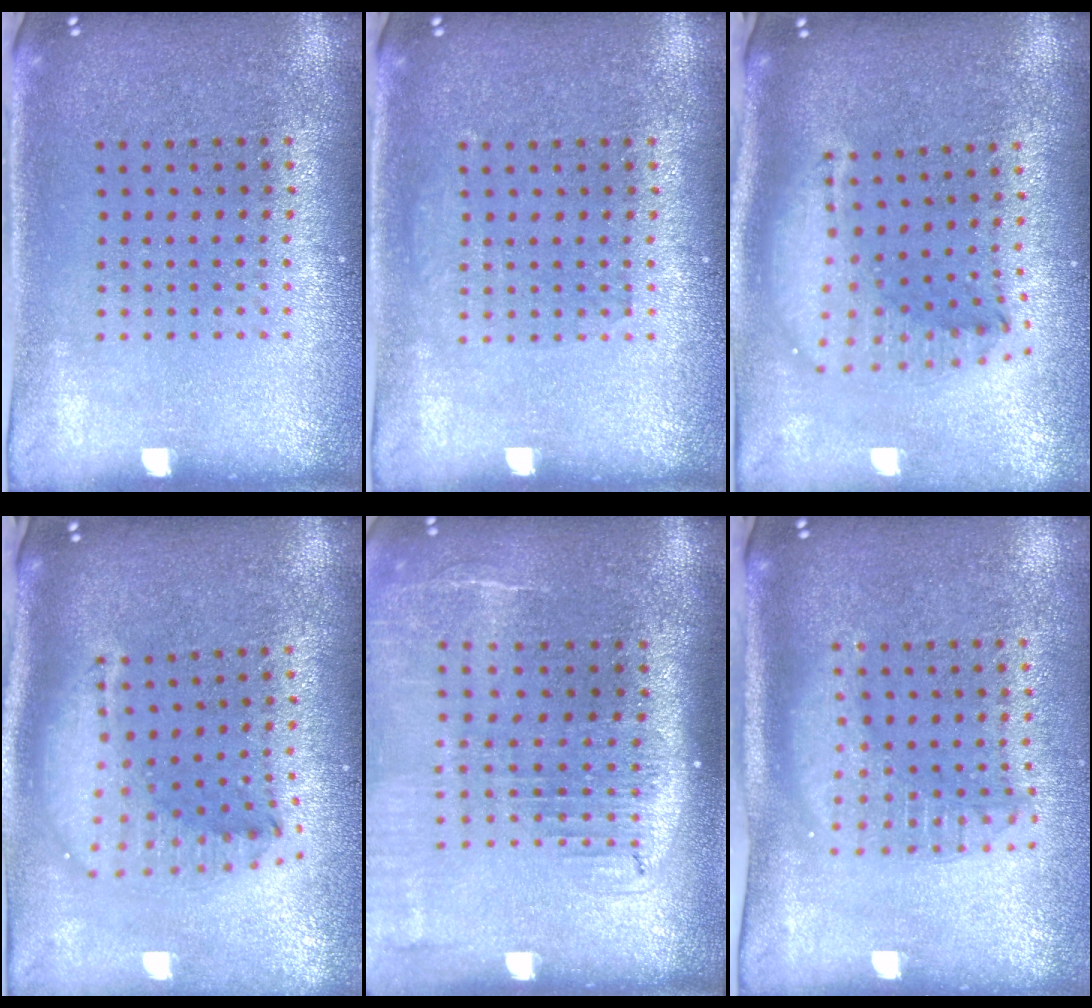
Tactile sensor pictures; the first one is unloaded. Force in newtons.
{"total": 0.8, "press": 0.8, "slide": 0.1}
{"total": 2.2, "press": 1.7, "slide": 1.4}
{"total": 2.1, "press": 1.7, "slide": 1.3}
{"total": 2.0, "press": 1.6, "slide": 1.2}
{"total": 1.8, "press": 1.5, "slide": 1.0}